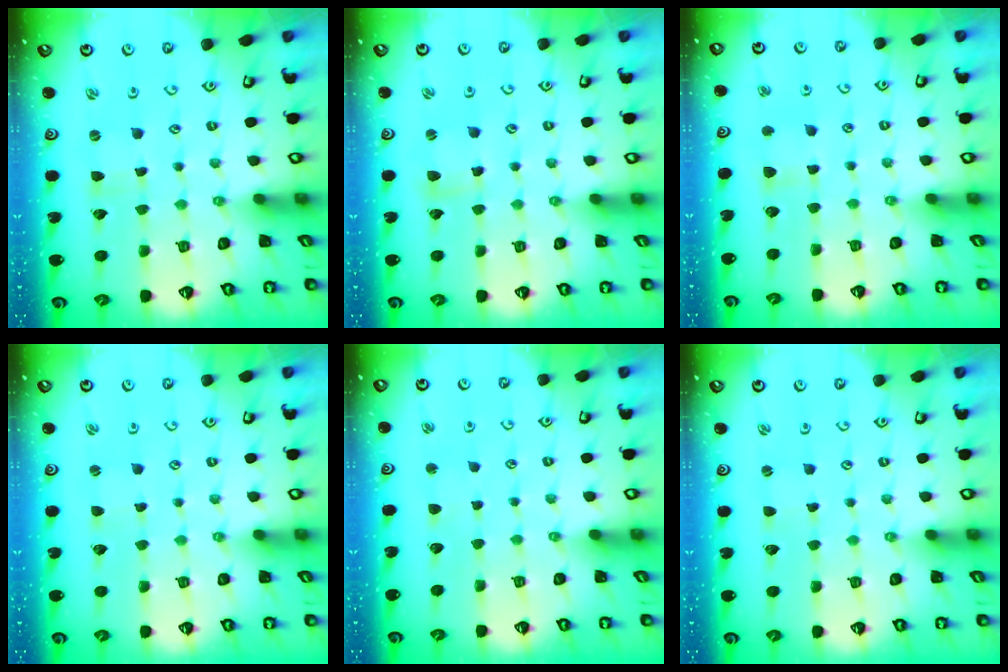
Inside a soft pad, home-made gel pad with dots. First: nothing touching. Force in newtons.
{"total": 2.5, "press": 2.5, "slide": 0.3}
{"total": 3.9, "press": 3.9, "slide": 0.5}
{"total": 0.0}
{"total": 1.8, "press": 1.7, "slide": 0.3}
{"total": 0.0}